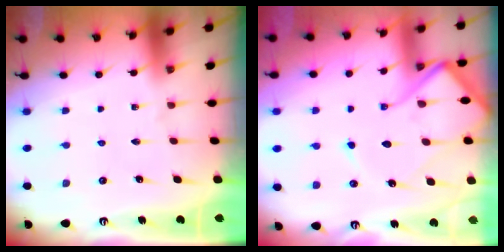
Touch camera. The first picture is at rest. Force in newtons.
{"total": 14.0, "press": 13.9, "slide": 1.6}